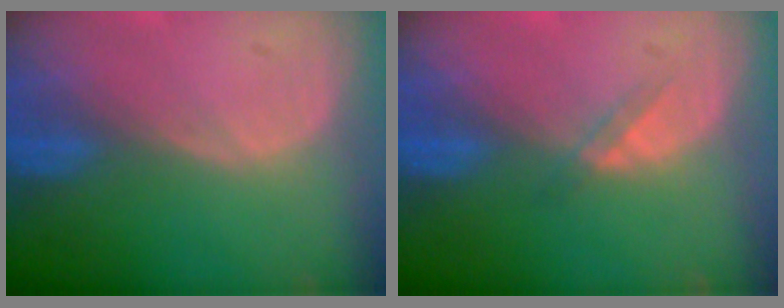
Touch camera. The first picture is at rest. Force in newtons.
{"total": 1.8, "press": 1.4, "slide": 1.0}